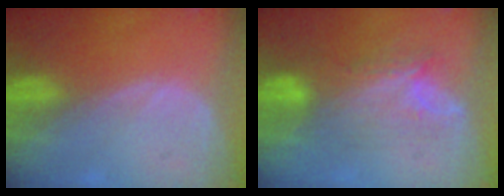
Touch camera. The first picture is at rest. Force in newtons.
{"total": 7.7, "press": 7.3, "slide": 2.5}